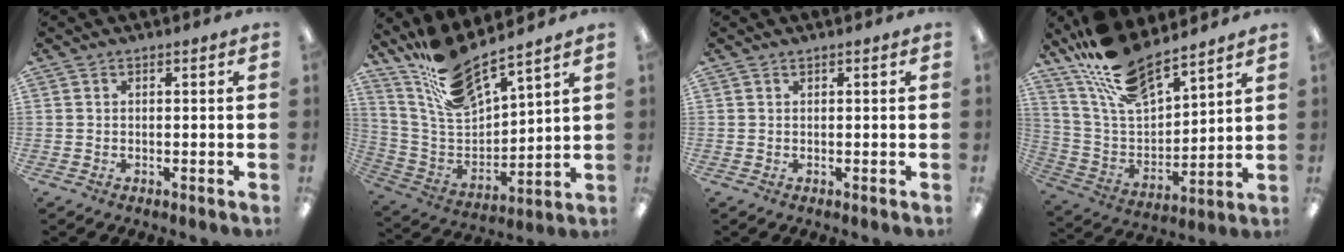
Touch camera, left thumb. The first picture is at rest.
{"total": 15.6, "force": [13.7, 3.1, 6.7], "torque": [-0.156, -0.090, 0.245]}
{"total": 0.0}
{"total": 16.2, "force": [13.9, 4.8, 6.9], "torque": [-0.159, -0.085, 0.252]}